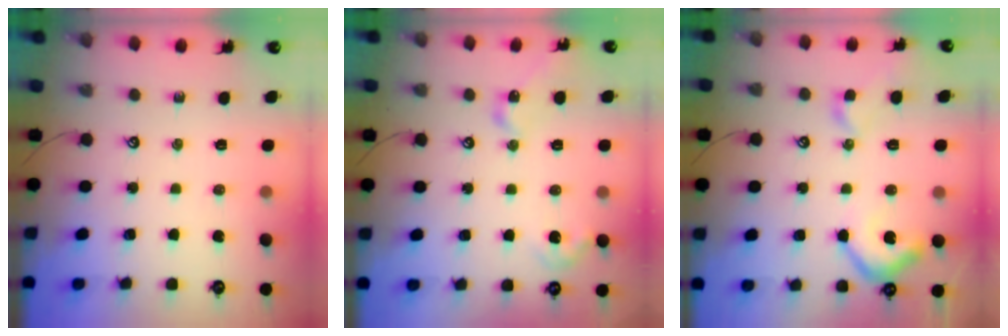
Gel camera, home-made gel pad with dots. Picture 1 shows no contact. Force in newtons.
{"total": 8.0, "press": 7.9, "slide": 0.7}
{"total": 7.9, "press": 7.8, "slide": 1.2}